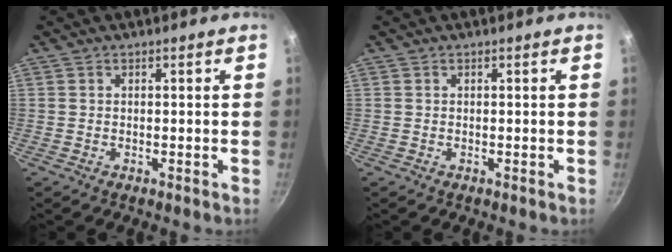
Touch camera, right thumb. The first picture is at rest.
{"total": 0.0}